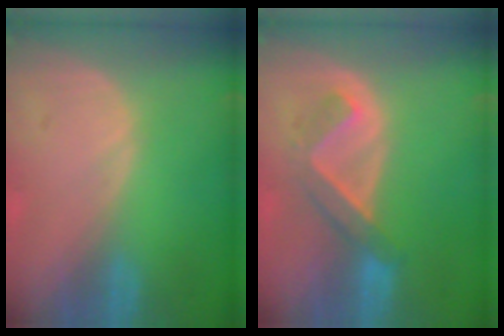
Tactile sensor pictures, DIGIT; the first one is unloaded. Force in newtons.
{"total": 5.2, "press": 4.7, "slide": 2.3}